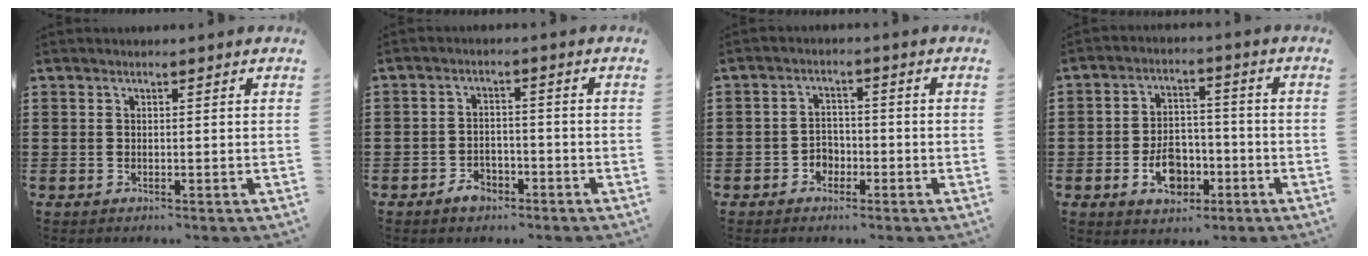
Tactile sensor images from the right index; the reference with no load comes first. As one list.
[{"total": 3.1, "force": [-2.2, 1.9, 1.1], "torque": [-0.022, 0.005, -0.044]}, {"total": 2.7, "force": [-1.6, 2.1, 0.7], "torque": [-0.021, 0.005, -0.034]}, {"total": 6.6, "force": [-2.5, 4.5, 4.1], "torque": [-0.054, 0.001, -0.050]}]